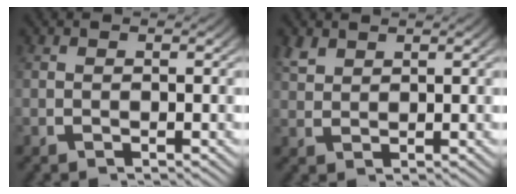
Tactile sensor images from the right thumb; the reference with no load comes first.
{"total": 1.8, "force": [1.6, 0.7, 0.6], "torque": [-0.012, 0.003, 0.038]}